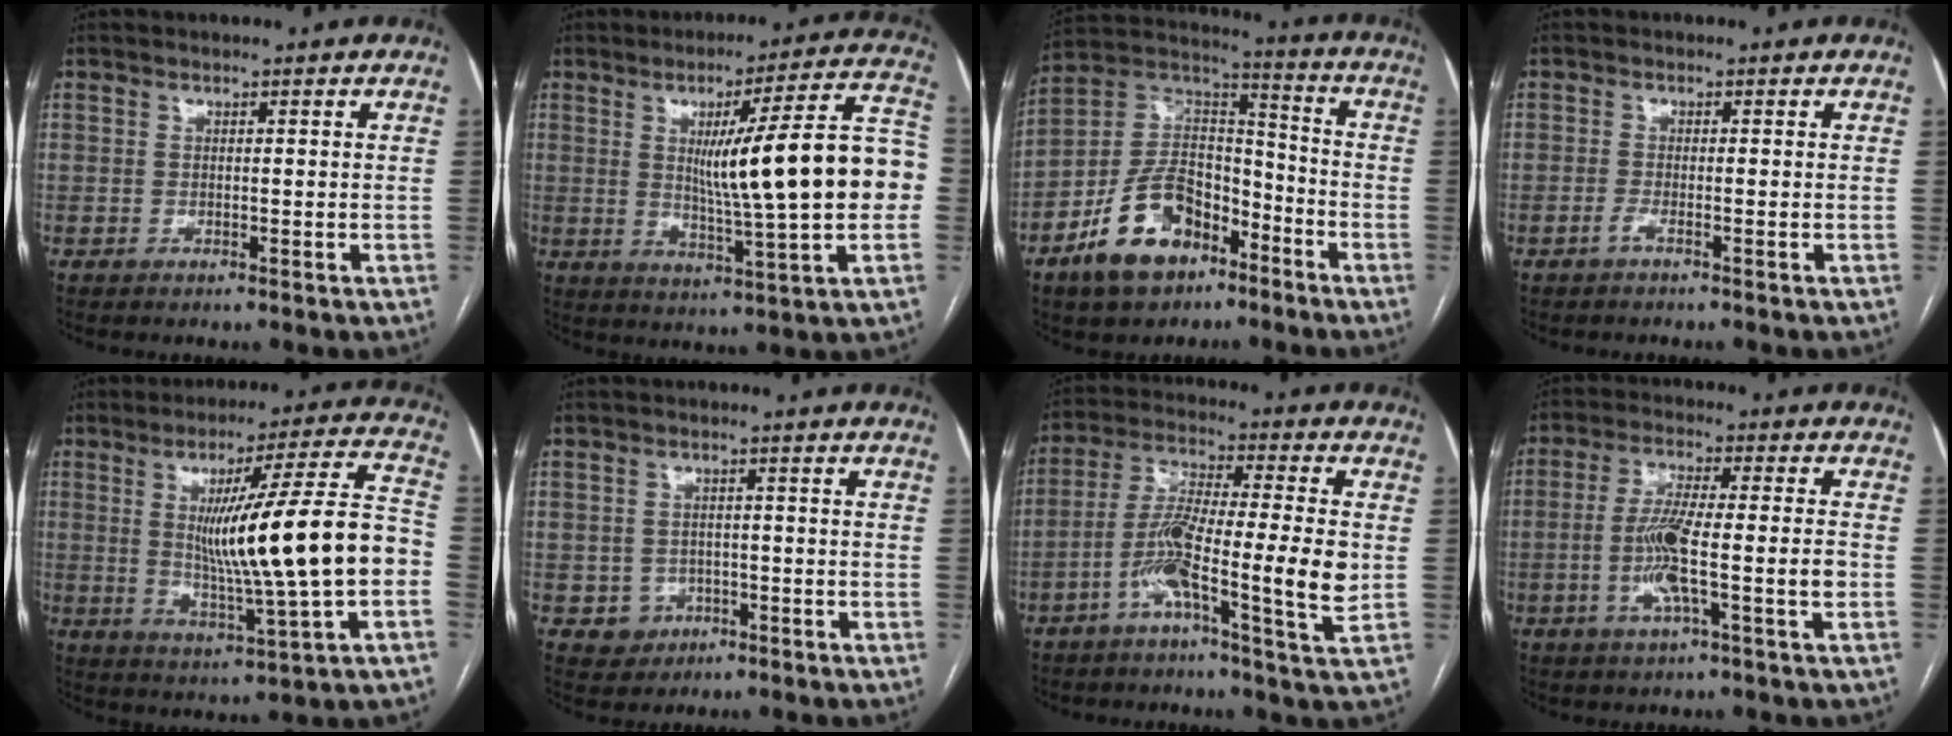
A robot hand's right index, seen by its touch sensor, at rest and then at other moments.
{"total": 17.9, "force": [0.6, 0.6, 17.8], "torque": [-0.251, 0.017, 0.010]}
{"total": 14.9, "force": [-8.4, 8.5, 8.9], "torque": [-0.179, 0.022, -0.148]}
{"total": 1.0, "force": [-0.7, -0.2, 0.6], "torque": [-0.011, 0.000, -0.016]}
{"total": 18.6, "force": [-1.0, 0.1, 18.5], "torque": [-0.292, 0.006, -0.012]}
{"total": 3.6, "force": [-1.3, 3.3, 0.4], "torque": [0.002, 0.011, -0.011]}
{"total": 12.8, "force": [-3.2, 0.6, 12.4], "torque": [-0.233, 0.000, -0.067]}
{"total": 9.0, "force": [-2.3, 0.4, 8.7], "torque": [-0.169, 0.004, -0.044]}